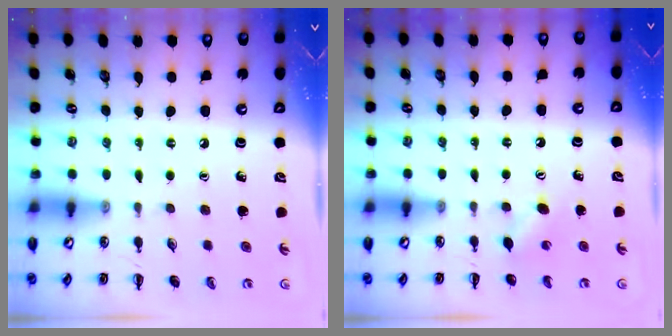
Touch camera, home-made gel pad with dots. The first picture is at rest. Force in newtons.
{"total": 4.9, "press": 4.7, "slide": 1.1}